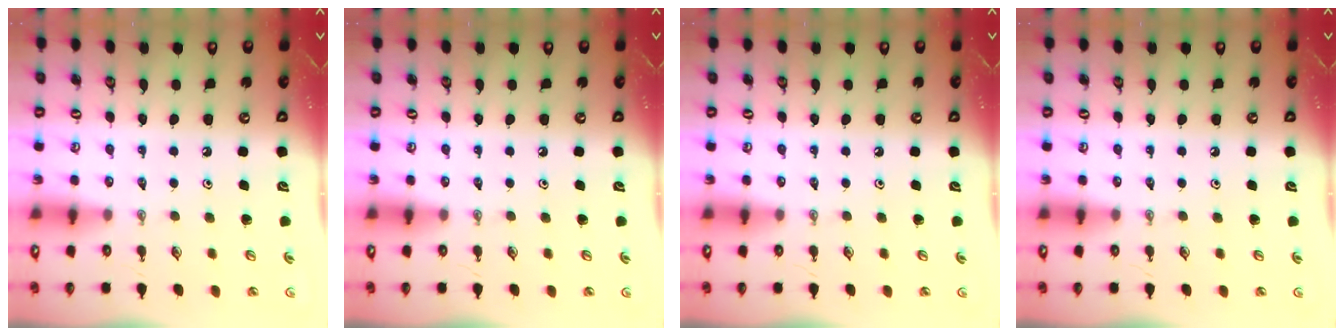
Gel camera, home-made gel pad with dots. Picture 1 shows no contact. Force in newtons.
{"total": 0.0}
{"total": 0.0}
{"total": 0.0}